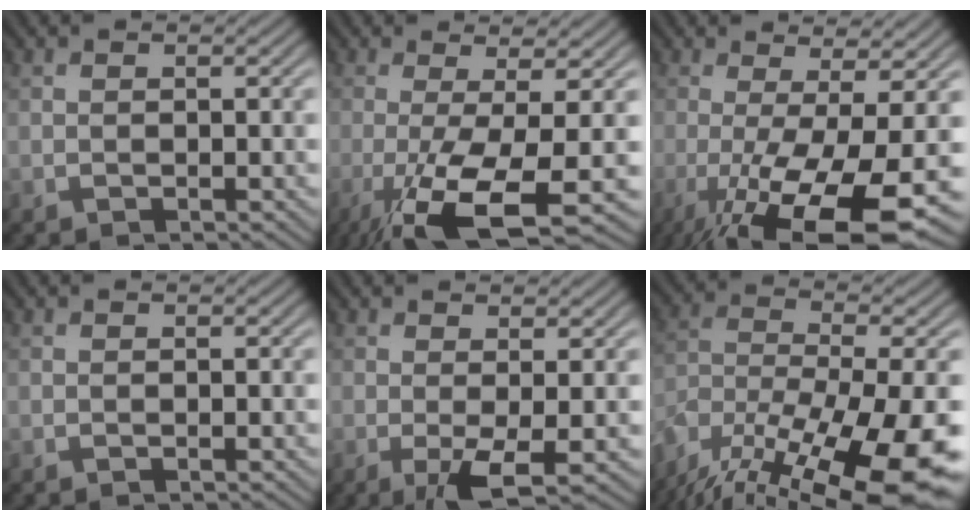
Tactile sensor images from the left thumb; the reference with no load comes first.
{"total": 10.4, "force": [-3.8, 2.3, 9.5], "torque": [-0.168, -0.012, -0.065]}
{"total": 13.8, "force": [-5.0, 3.5, 12.3], "torque": [-0.214, -0.022, -0.076]}
{"total": 0.0}
{"total": 3.3, "force": [-0.2, 0.5, 3.3], "torque": [-0.064, -0.005, -0.005]}
{"total": 18.5, "force": [-13.0, 6.3, 11.5], "torque": [-0.239, -0.057, -0.195]}